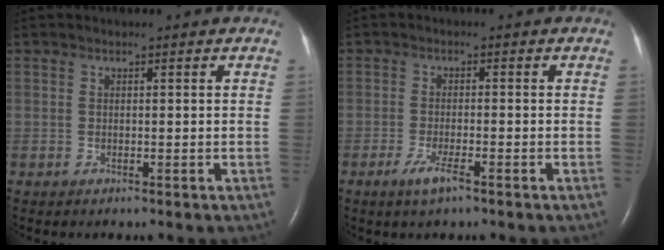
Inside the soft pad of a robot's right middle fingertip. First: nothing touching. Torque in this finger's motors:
{"motor_torque": [0.02, -0.02, 0.02, 0.06]}